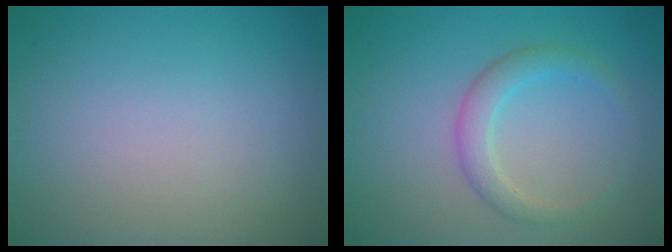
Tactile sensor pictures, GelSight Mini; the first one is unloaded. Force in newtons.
{"total": 2.5, "press": 2.5, "slide": 0.1}